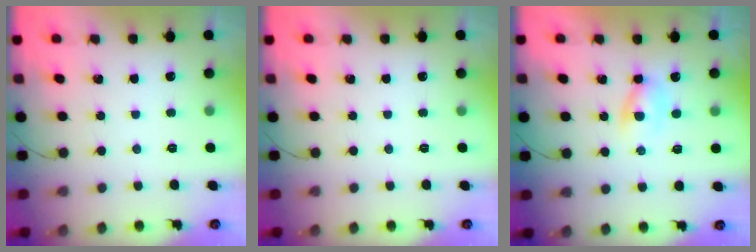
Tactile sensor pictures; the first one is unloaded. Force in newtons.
{"total": 0.0}
{"total": 2.3, "press": 2.2, "slide": 0.8}